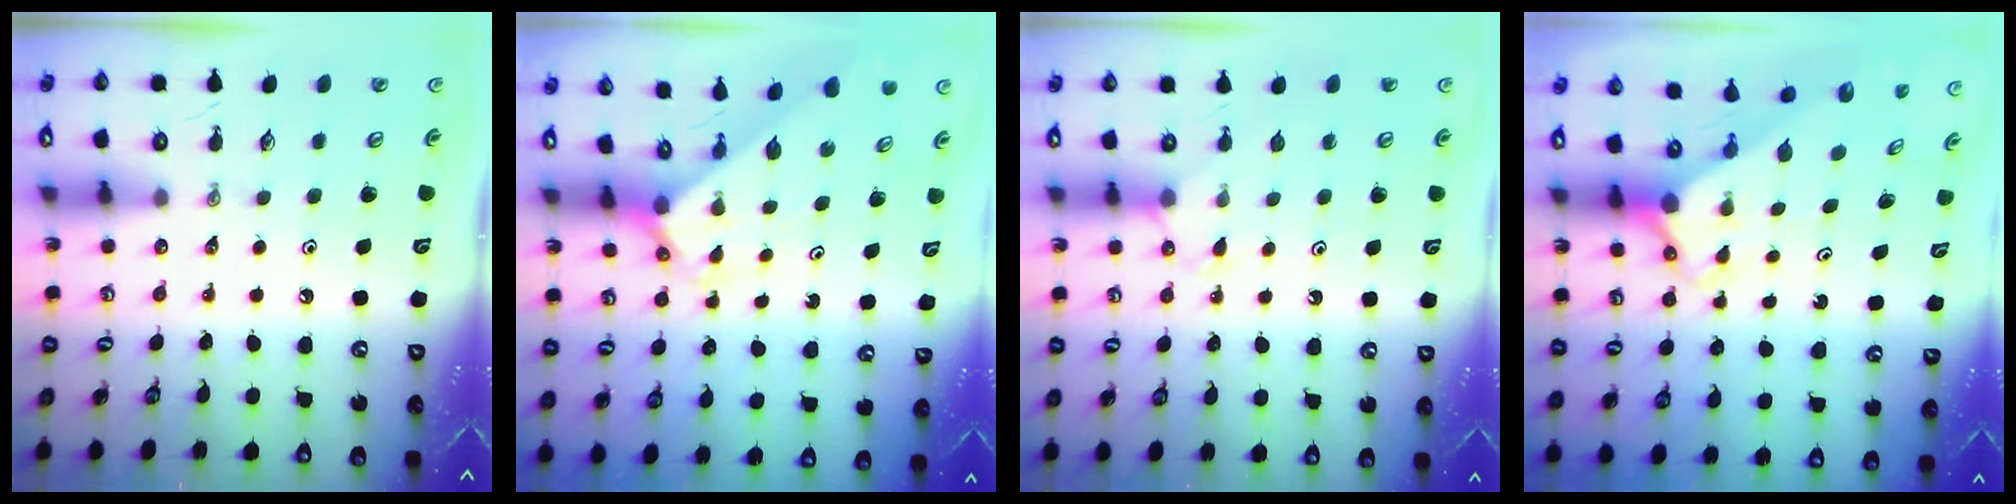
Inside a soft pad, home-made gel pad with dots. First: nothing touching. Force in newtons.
{"total": 2.3, "press": 2.3, "slide": 0.2}
{"total": 6.9, "press": 6.9, "slide": 0.7}
{"total": 2.9, "press": 2.9, "slide": 0.2}